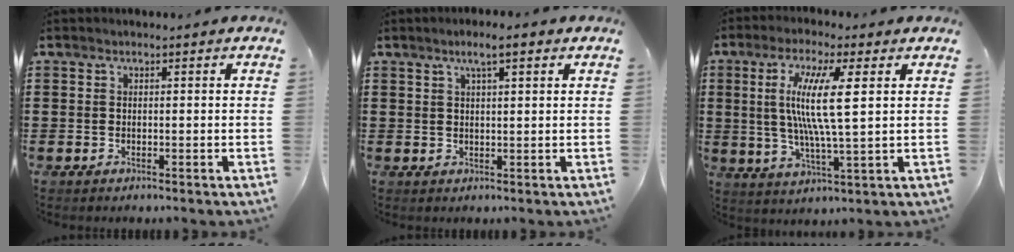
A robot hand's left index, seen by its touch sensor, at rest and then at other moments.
{"total": 3.6, "force": [2.0, 0.6, 2.9], "torque": [-0.061, 0.006, 0.034]}
{"total": 10.4, "force": [2.4, 1.2, 10.0], "torque": [-0.201, 0.000, 0.036]}